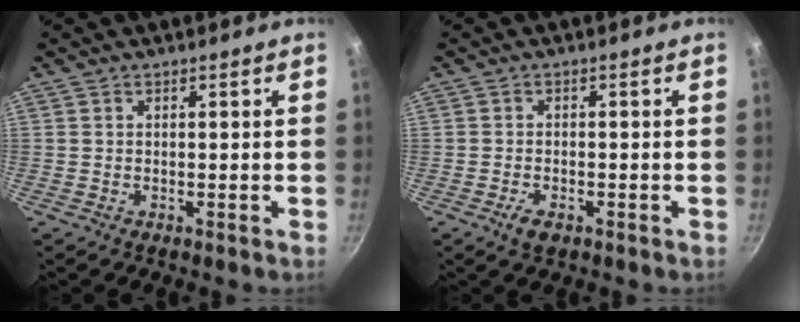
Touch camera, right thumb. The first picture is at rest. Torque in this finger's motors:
{"motor_torque": [0.57, 0.71, 0.51, -0.29, 0.10]}